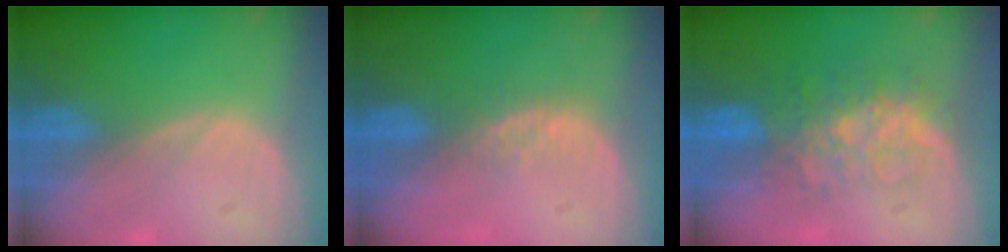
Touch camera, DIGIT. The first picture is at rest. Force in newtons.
{"total": 2.9, "press": 2.3, "slide": 1.8}
{"total": 8.0, "press": 7.3, "slide": 3.2}